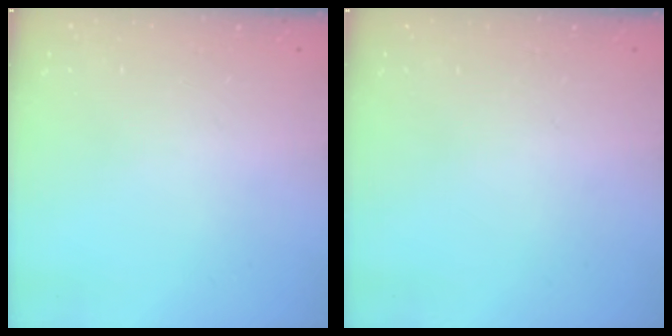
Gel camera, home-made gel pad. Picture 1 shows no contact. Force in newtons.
{"total": 0.0}